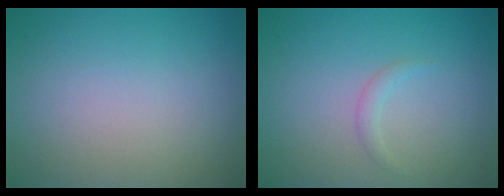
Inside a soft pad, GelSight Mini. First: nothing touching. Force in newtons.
{"total": 0.9, "press": 0.9, "slide": 0.1}